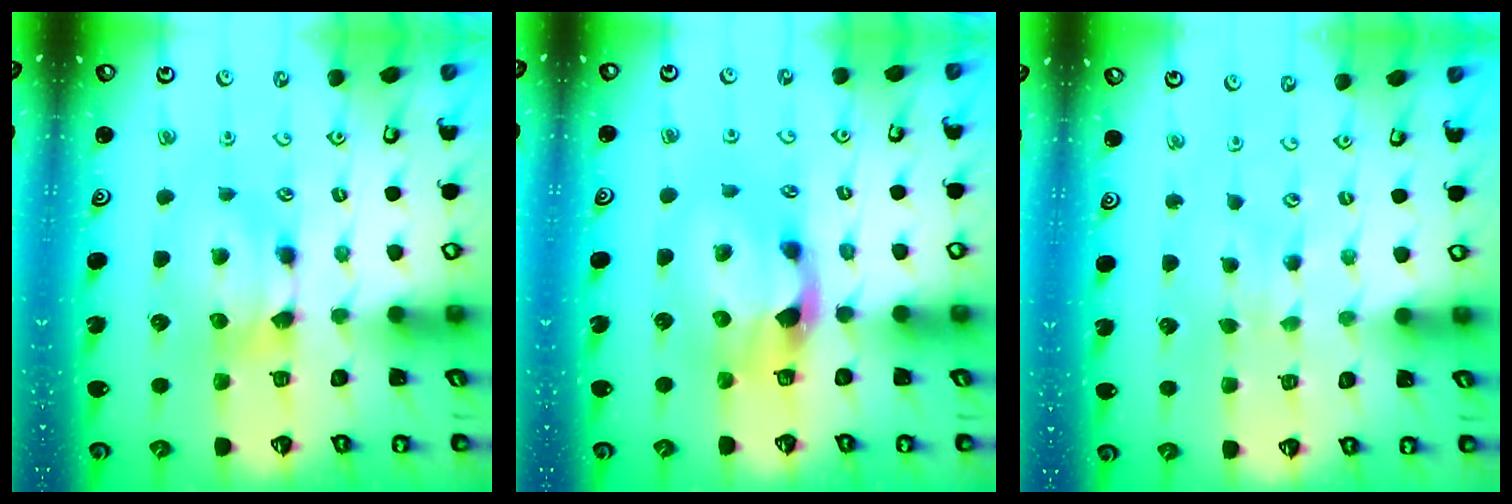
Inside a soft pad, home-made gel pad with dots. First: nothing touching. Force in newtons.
{"total": 3.0, "press": 2.6, "slide": 1.3}
{"total": 3.8, "press": 3.8, "slide": 0.3}